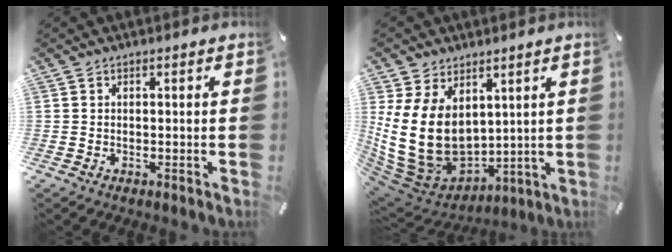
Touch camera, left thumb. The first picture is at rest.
{"total": 17.3, "force": [2.8, 13.3, 10.7], "torque": [-0.233, -0.035, 0.062]}